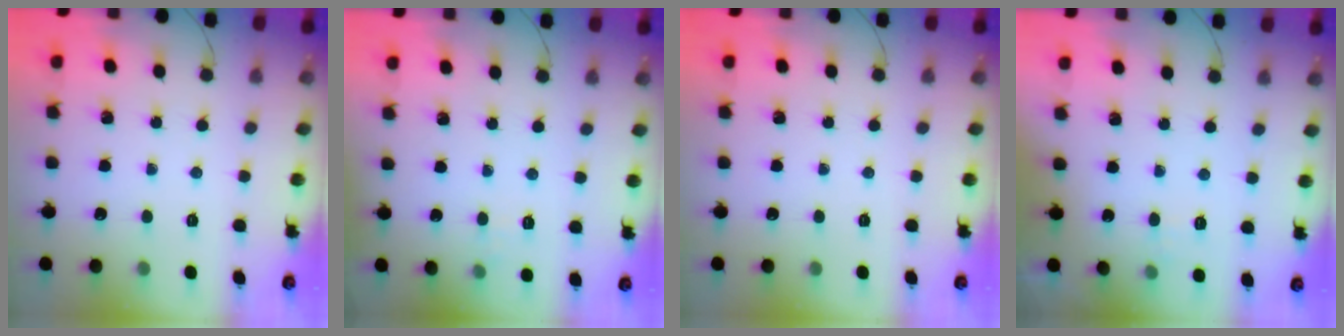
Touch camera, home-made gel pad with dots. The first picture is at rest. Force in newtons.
{"total": 4.3, "press": 4.1, "slide": 1.4}
{"total": 0.0}
{"total": 2.8, "press": 2.5, "slide": 1.3}